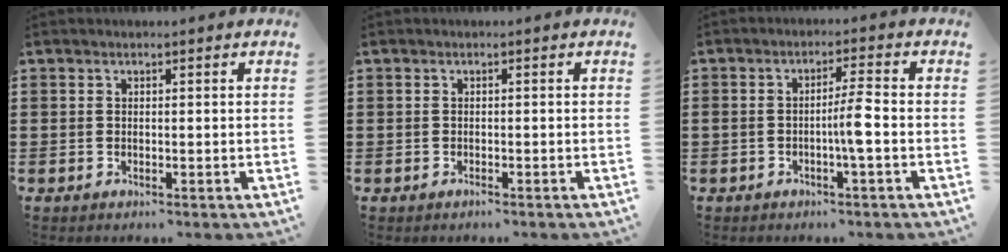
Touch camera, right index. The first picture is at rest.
{"total": 0.6, "force": [-0.5, 0.2, 0.0], "torque": [0.000, 0.001, -0.011]}
{"total": 4.2, "force": [-1.4, -0.2, 3.9], "torque": [-0.071, -0.003, -0.029]}